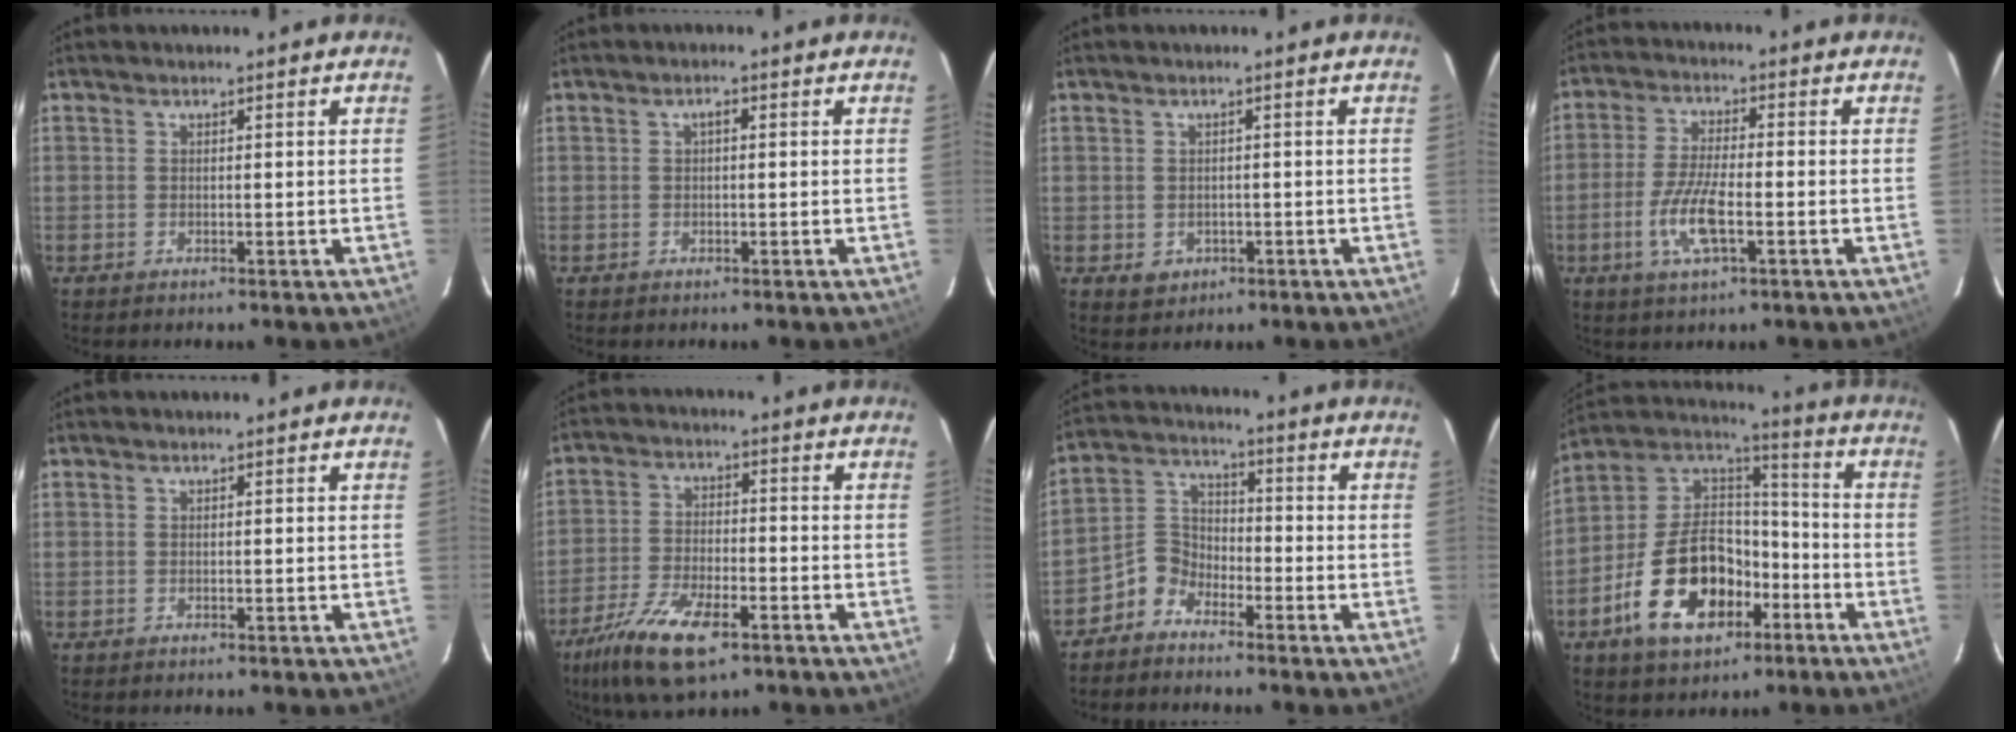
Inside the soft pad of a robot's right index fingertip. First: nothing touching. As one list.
[{"total": 1.1, "force": [0.1, 0.5, 0.9], "torque": [-0.016, 0.008, -0.001]}, {"total": 3.0, "force": [-0.6, 2.8, 0.9], "torque": [-0.019, -0.001, 0.001]}, {"total": 8.3, "force": [-2.9, 2.2, 7.4], "torque": [-0.158, -0.006, -0.059]}, {"total": 0.0}, {"total": 13.7, "force": [-8.5, 5.2, 9.4], "torque": [-0.209, -0.028, -0.161]}, {"total": 5.7, "force": [-4.3, 3.6, 1.3], "torque": [-0.027, 0.028, -0.098]}, {"total": 20.2, "force": [-8.7, 12.2, 13.6], "torque": [-0.283, 0.030, -0.141]}]